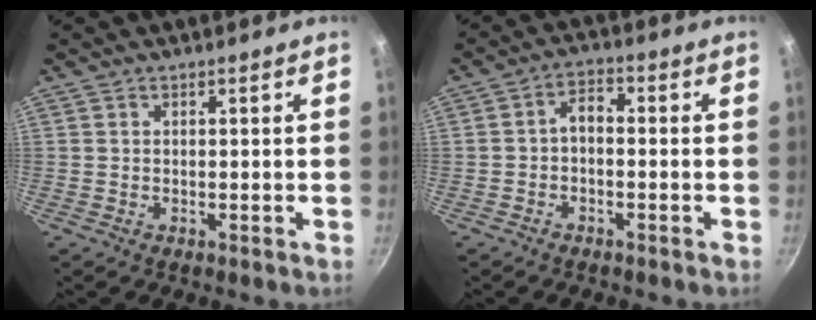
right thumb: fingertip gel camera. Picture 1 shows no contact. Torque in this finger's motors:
{"motor_torque": [0.46, 1.02, 0.62, 0.29, 0.01]}